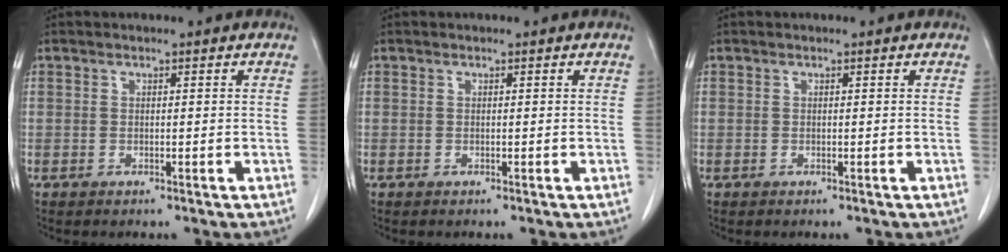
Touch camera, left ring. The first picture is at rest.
{"total": 0.0}
{"total": 0.0}